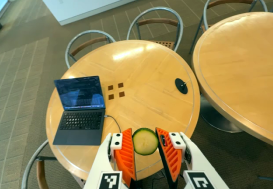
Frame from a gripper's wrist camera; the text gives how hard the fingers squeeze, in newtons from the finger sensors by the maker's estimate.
{"total": 7.6, "left": 7.2, "right": 8.0}